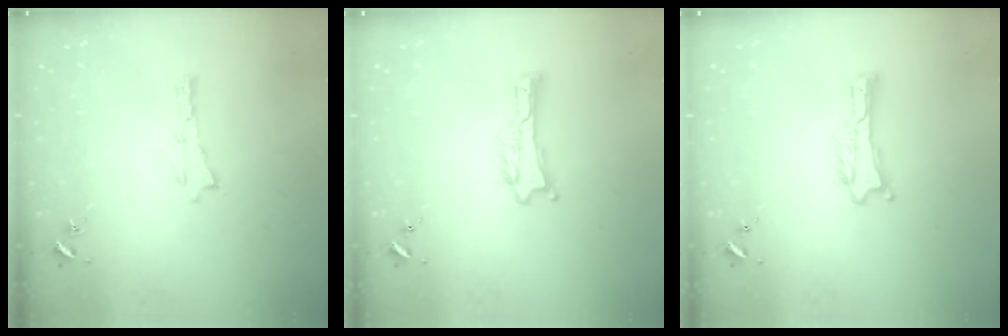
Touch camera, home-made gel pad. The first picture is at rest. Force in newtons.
{"total": 0.0}
{"total": 0.0}